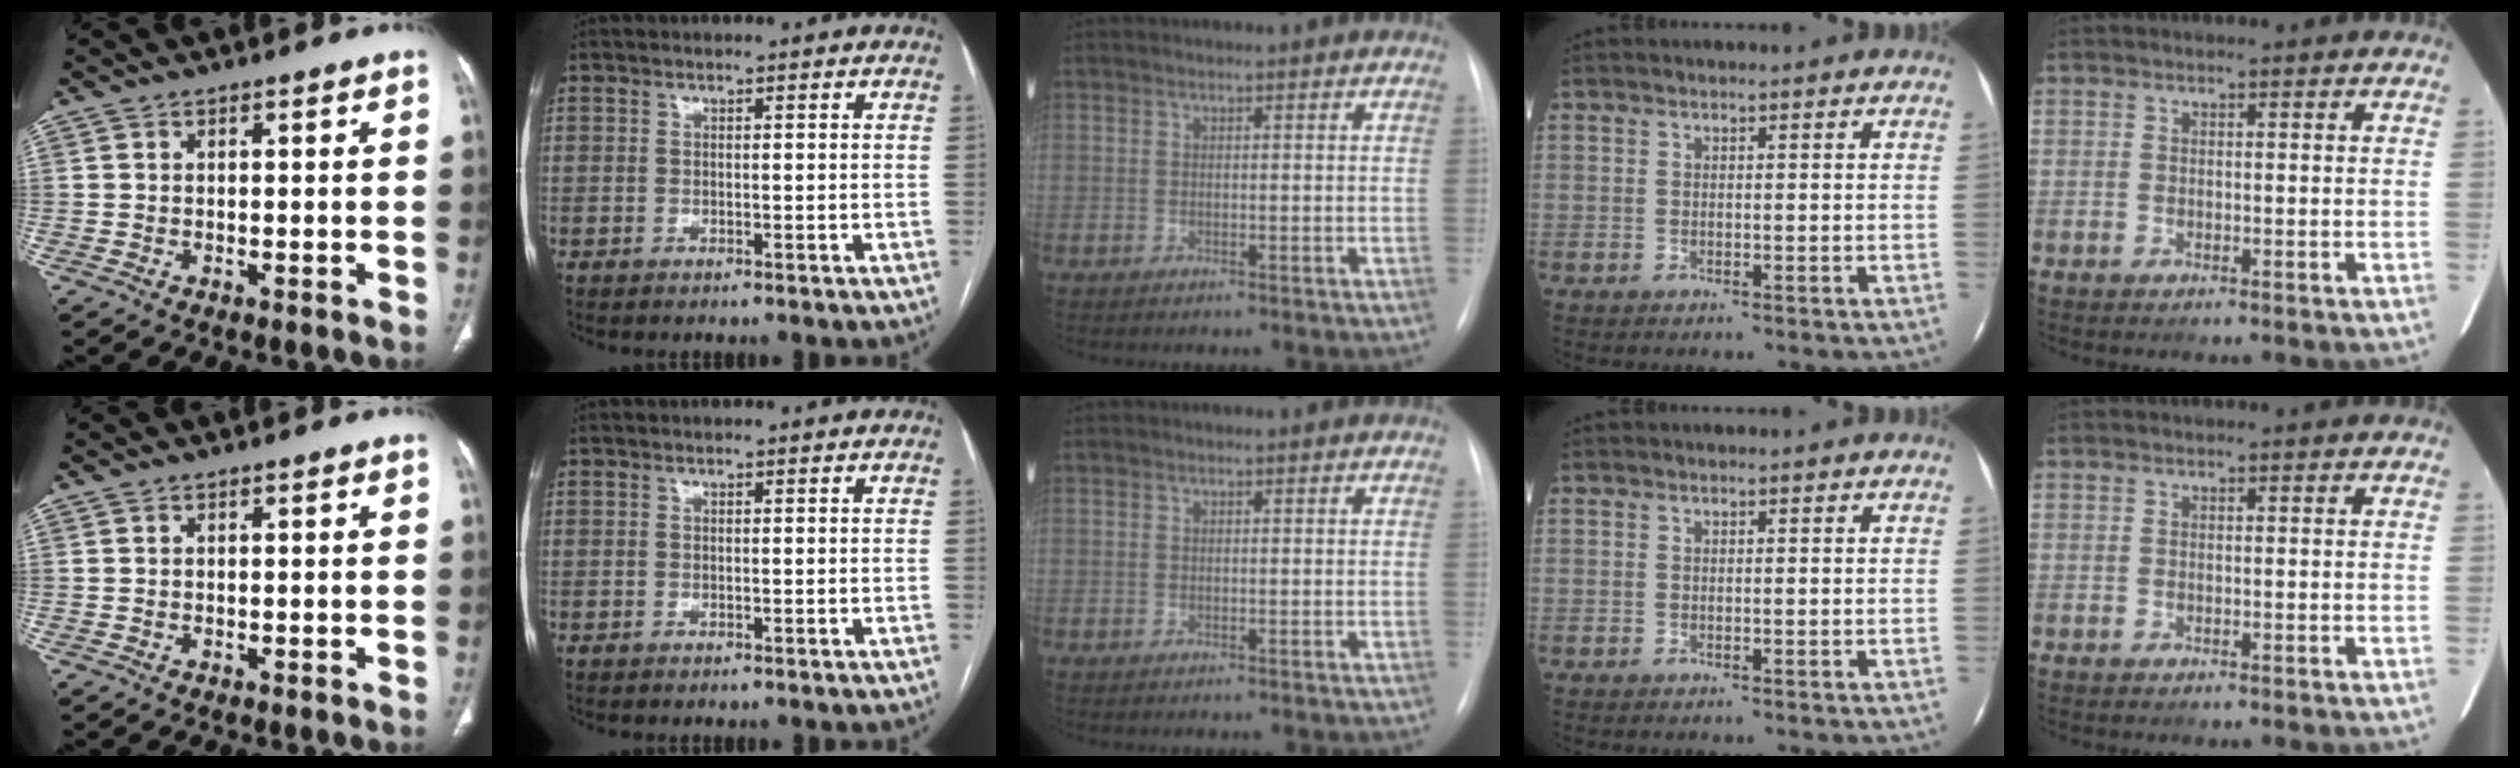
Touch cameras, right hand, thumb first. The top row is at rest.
{}